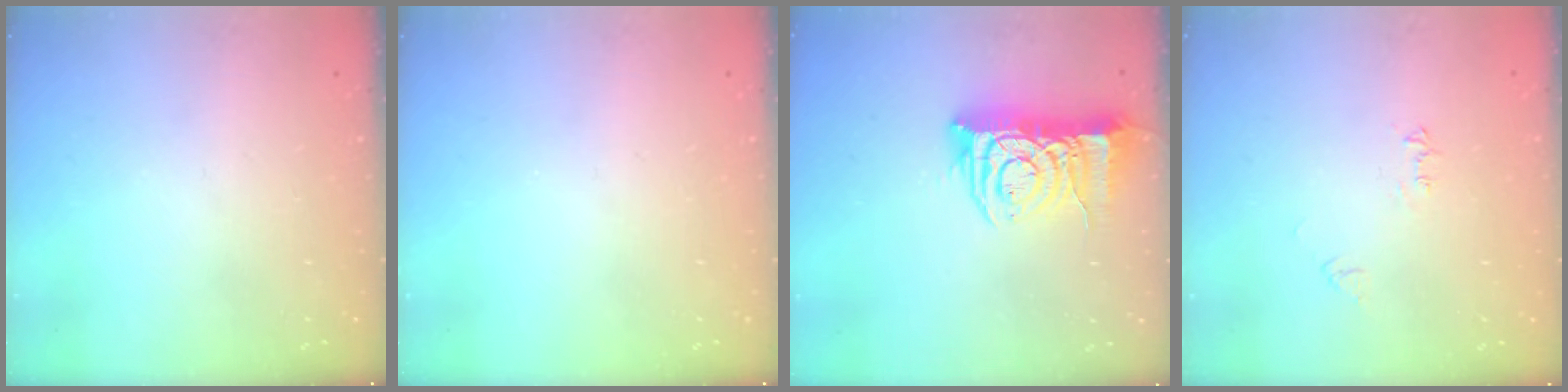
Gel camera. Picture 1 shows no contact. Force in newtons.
{"total": 0.0}
{"total": 11.3, "press": 11.2, "slide": 1.4}
{"total": 5.3, "press": 5.3, "slide": 0.6}